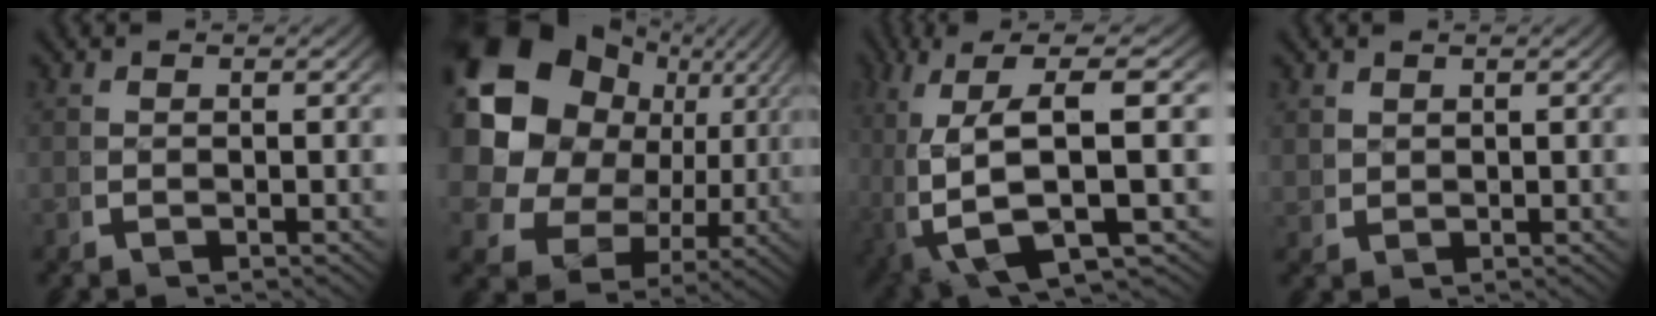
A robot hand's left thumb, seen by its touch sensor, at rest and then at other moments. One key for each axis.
{"total": 18.5, "fx": 1.7, "fy": 13.8, "fz": 12.2, "tx": -0.250, "ty": -0.039, "tz": 0.035}
{"total": 12.0, "fx": -2.8, "fy": 6.4, "fz": 9.7, "tx": -0.200, "ty": -0.045, "tz": -0.034}
{"total": 1.4, "fx": 0.8, "fy": 1.0, "fz": 0.5, "tx": -0.009, "ty": -0.002, "tz": 0.021}